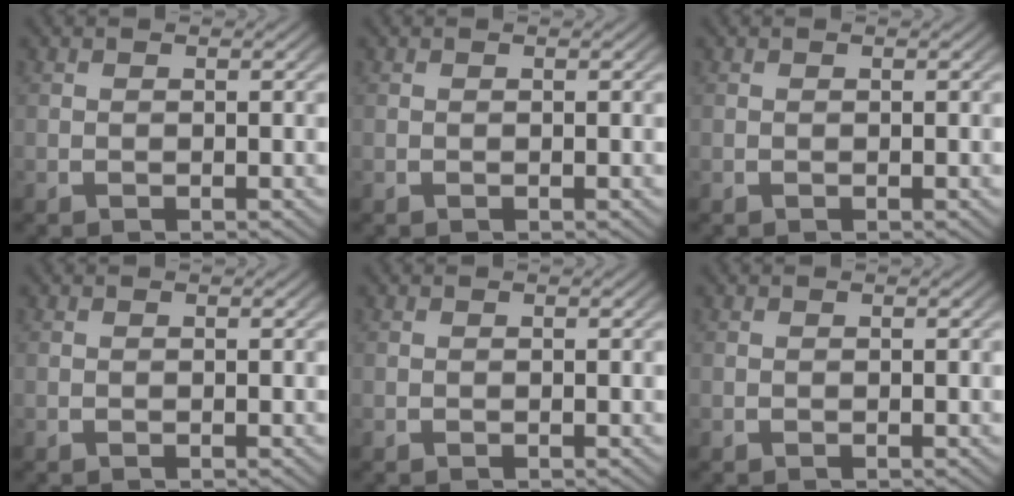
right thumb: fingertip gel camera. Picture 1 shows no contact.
{"total": 0.0}
{"total": 0.0}
{"total": 0.0}
{"total": 0.0}
{"total": 0.0}